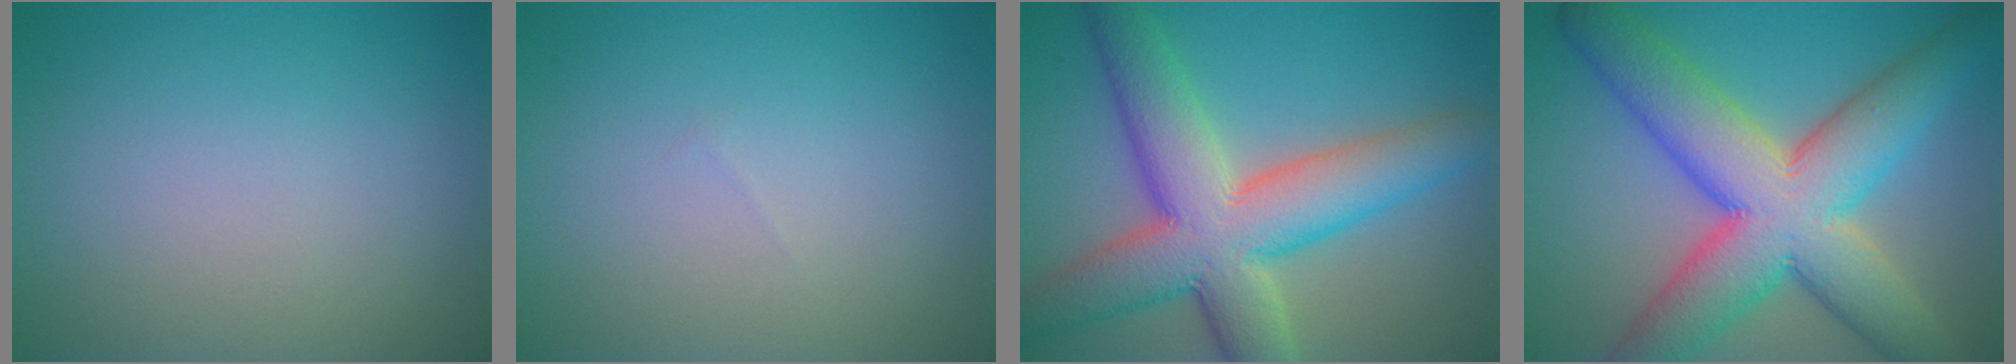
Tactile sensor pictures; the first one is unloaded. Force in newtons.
{"total": 0.0}
{"total": 10.4, "press": 10.4, "slide": 0.5}
{"total": 12.2, "press": 12.2, "slide": 0.5}